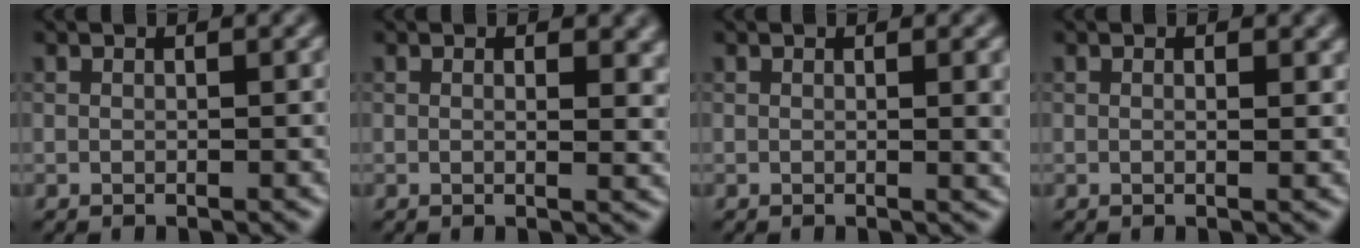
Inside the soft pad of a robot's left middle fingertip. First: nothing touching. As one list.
[{"total": 2.6, "force": [0.7, 1.2, 2.2], "torque": [-0.024, -0.003, 0.010]}, {"total": 1.9, "force": [0.3, 0.5, 1.8], "torque": [-0.017, -0.001, 0.001]}, {"total": 0.9, "force": [0.3, 0.3, 0.8], "torque": [-0.011, -0.004, 0.004]}]